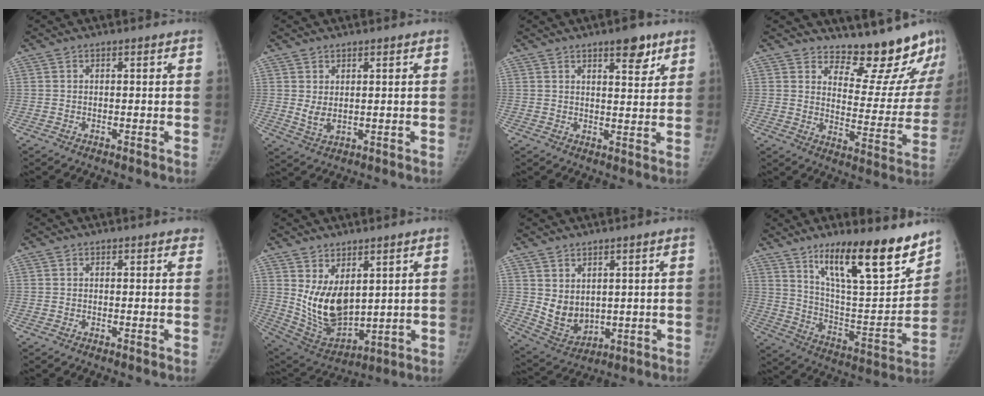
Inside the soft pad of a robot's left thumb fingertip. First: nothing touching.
{"total": 3.1, "force": [0.9, 1.5, 2.6], "torque": [-0.045, -0.012, 0.025]}
{"total": 6.3, "force": [4.0, 2.2, 4.3], "torque": [-0.042, -0.023, 0.054]}
{"total": 15.5, "force": [14.3, 4.7, 3.7], "torque": [0.007, -0.139, 0.183]}
{"total": 1.1, "force": [0.8, 0.5, 0.5], "torque": [0.002, -0.001, 0.004]}
{"total": 12.3, "force": [3.5, 7.0, 9.6], "torque": [-0.146, -0.033, 0.093]}
{"total": 7.3, "force": [1.9, 5.0, 4.9], "torque": [-0.064, -0.023, 0.061]}
{"total": 22.6, "force": [15.3, 5.4, 15.7], "torque": [-0.210, -0.088, 0.257]}